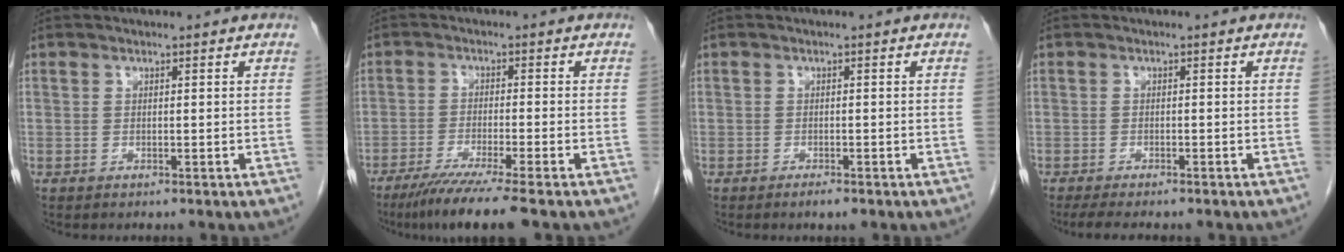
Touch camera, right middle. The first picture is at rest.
{"total": 8.2, "force": [-6.1, -1.1, 5.3], "torque": [-0.084, -0.026, -0.103]}
{"total": 1.2, "force": [-0.9, 0.2, 0.8], "torque": [-0.017, -0.003, -0.011]}
{"total": 6.3, "force": [-5.2, 1.3, 3.3], "torque": [-0.043, -0.011, -0.072]}